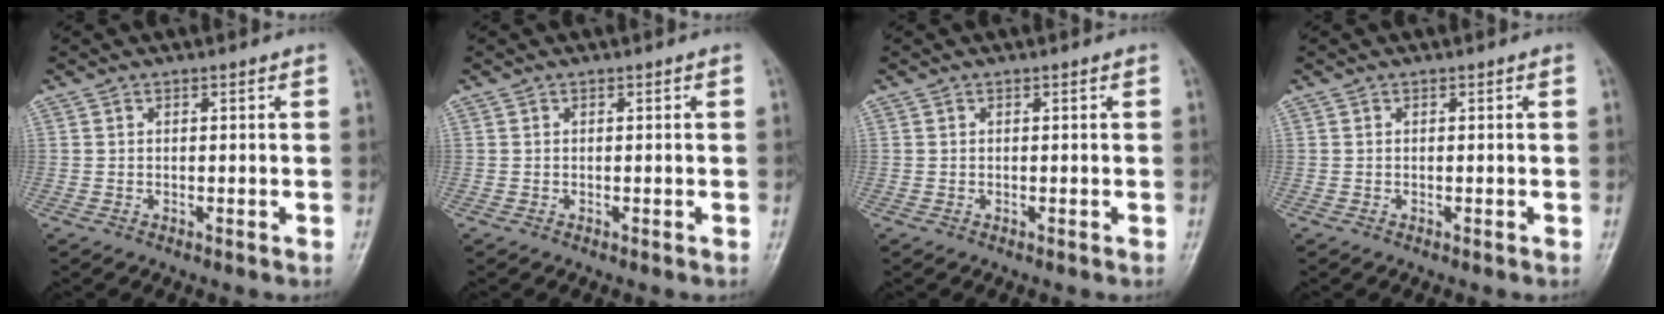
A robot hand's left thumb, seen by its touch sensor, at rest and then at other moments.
{"total": 0.0}
{"total": 0.0}
{"total": 0.0}